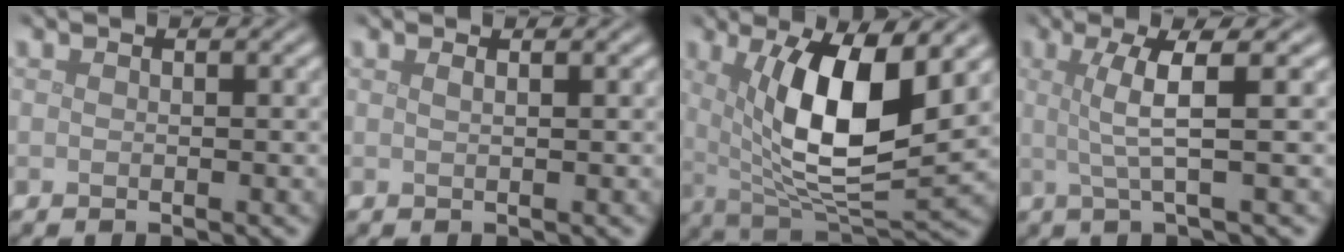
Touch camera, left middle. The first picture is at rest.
{"total": 1.0, "force": [0.5, 0.4, 0.8], "torque": [-0.005, 0.000, 0.001]}
{"total": 9.6, "force": [2.4, 3.2, 8.8], "torque": [-0.152, -0.014, 0.046]}
{"total": 3.9, "force": [0.7, 0.6, 3.8], "torque": [-0.069, 0.002, 0.013]}